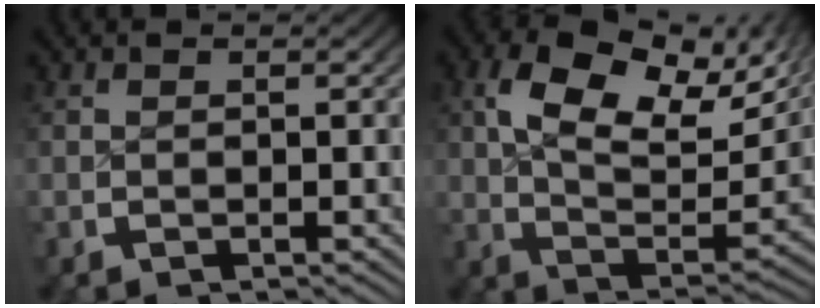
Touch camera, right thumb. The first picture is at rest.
{"total": 12.5, "force": [4.5, 7.1, 9.3], "torque": [-0.161, 0.000, 0.062]}